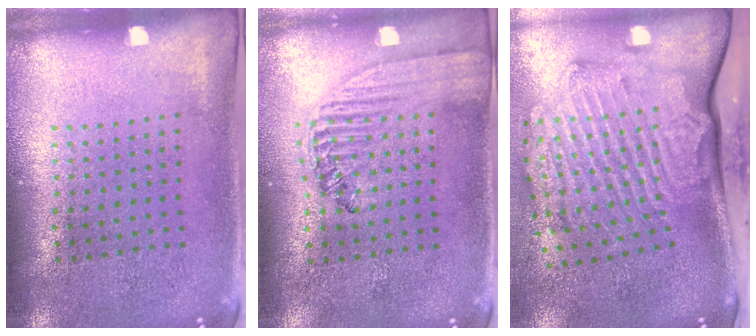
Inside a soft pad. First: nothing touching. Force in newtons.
{"total": 1.5, "press": 1.4, "slide": 0.5}
{"total": 2.8, "press": 2.2, "slide": 1.7}